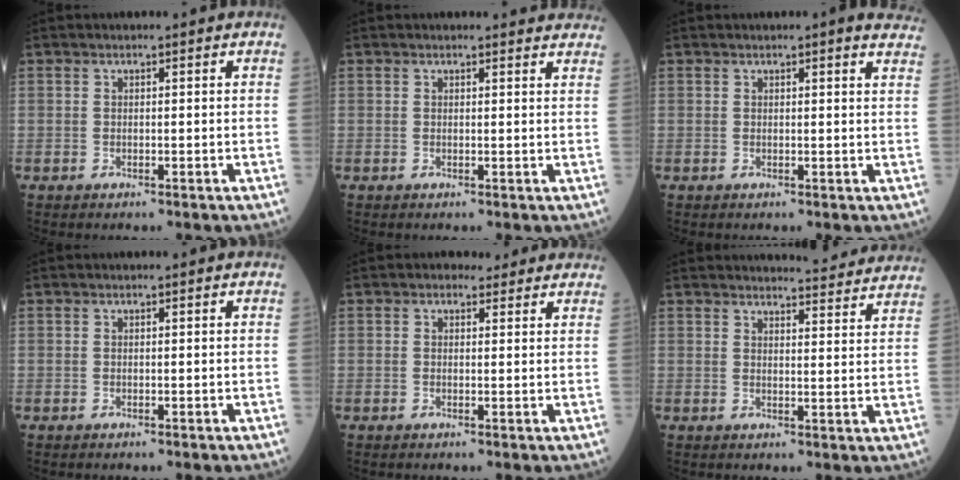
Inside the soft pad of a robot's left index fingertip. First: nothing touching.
{"total": 4.8, "force": [4.7, 0.7, 0.7], "torque": [0.001, -0.006, 0.031]}
{"total": 4.9, "force": [4.3, 0.5, 2.2], "torque": [-0.016, -0.005, 0.025]}
{"total": 0.0}
{"total": 2.6, "force": [2.2, 1.4, 0.5], "torque": [-0.004, 0.010, 0.021]}
{"total": 11.3, "force": [11.1, 0.5, 2.2], "torque": [-0.016, -0.021, 0.115]}